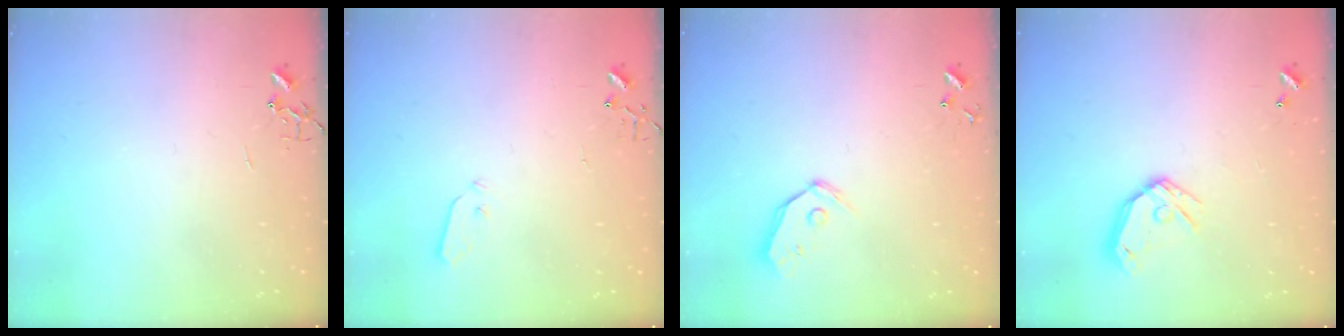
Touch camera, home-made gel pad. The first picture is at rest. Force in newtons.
{"total": 3.7, "press": 3.7, "slide": 0.1}
{"total": 6.9, "press": 6.9, "slide": 0.7}
{"total": 11.2, "press": 11.0, "slide": 1.8}